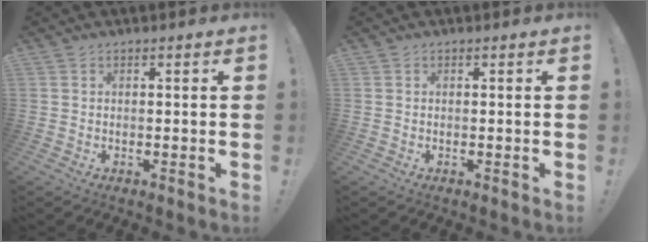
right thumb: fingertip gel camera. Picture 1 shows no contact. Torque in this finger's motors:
{"motor_torque": [-0.02, 0.02, 0.00, -0.01, 0.01]}